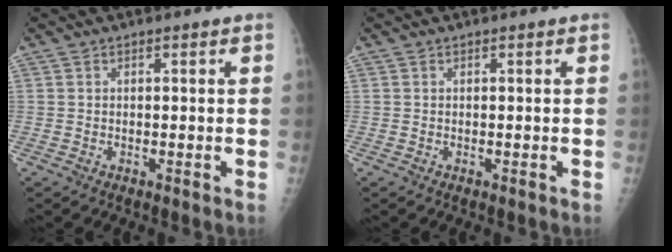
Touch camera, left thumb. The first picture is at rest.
{"total": 0.0}